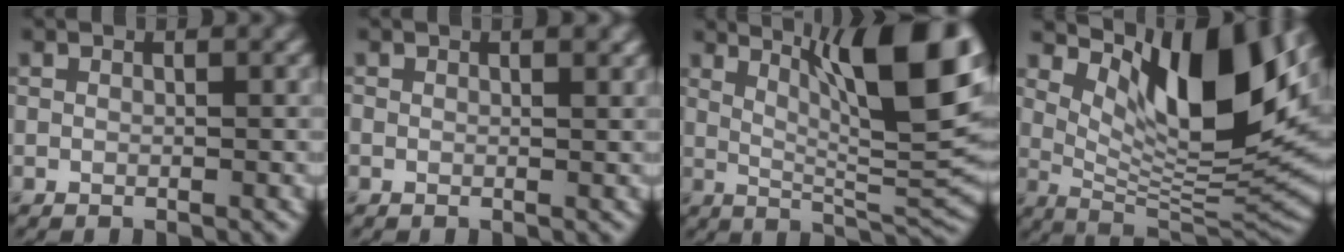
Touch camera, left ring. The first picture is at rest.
{"total": 1.2, "force": [0.6, 0.4, 0.9], "torque": [-0.011, 0.002, 0.009]}
{"total": 12.6, "force": [5.5, 3.0, 11.0], "torque": [-0.141, 0.010, 0.090]}
{"total": 11.3, "force": [4.4, 3.9, 9.6], "torque": [-0.147, -0.016, 0.086]}